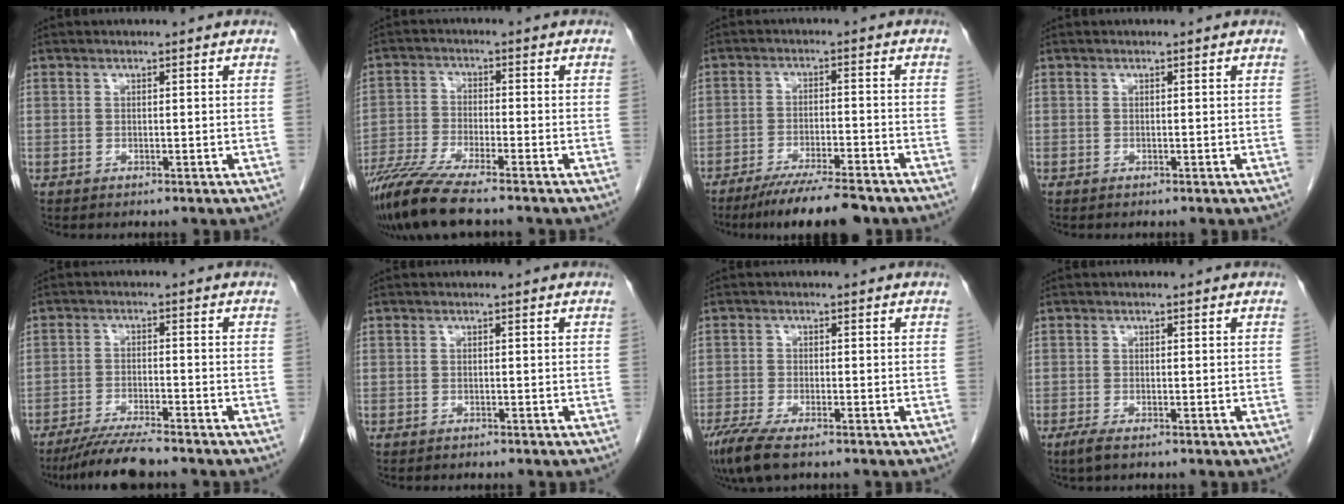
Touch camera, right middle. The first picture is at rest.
{"total": 9.2, "force": [-7.5, 0.1, 5.4], "torque": [-0.101, -0.029, -0.135]}
{"total": 10.3, "force": [-8.5, 0.8, 5.8], "torque": [-0.086, -0.023, -0.134]}
{"total": 0.0}
{"total": 6.6, "force": [-5.6, -0.1, 3.3], "torque": [-0.056, -0.020, -0.100]}
{"total": 0.5, "force": [-0.5, 0.1, 0.1], "torque": [-0.011, -0.002, -0.010]}
{"total": 6.4, "force": [-4.5, 1.2, 4.3], "torque": [-0.086, -0.019, -0.078]}
{"total": 1.7, "force": [-1.2, 0.3, 1.2], "torque": [-0.036, -0.007, -0.024]}